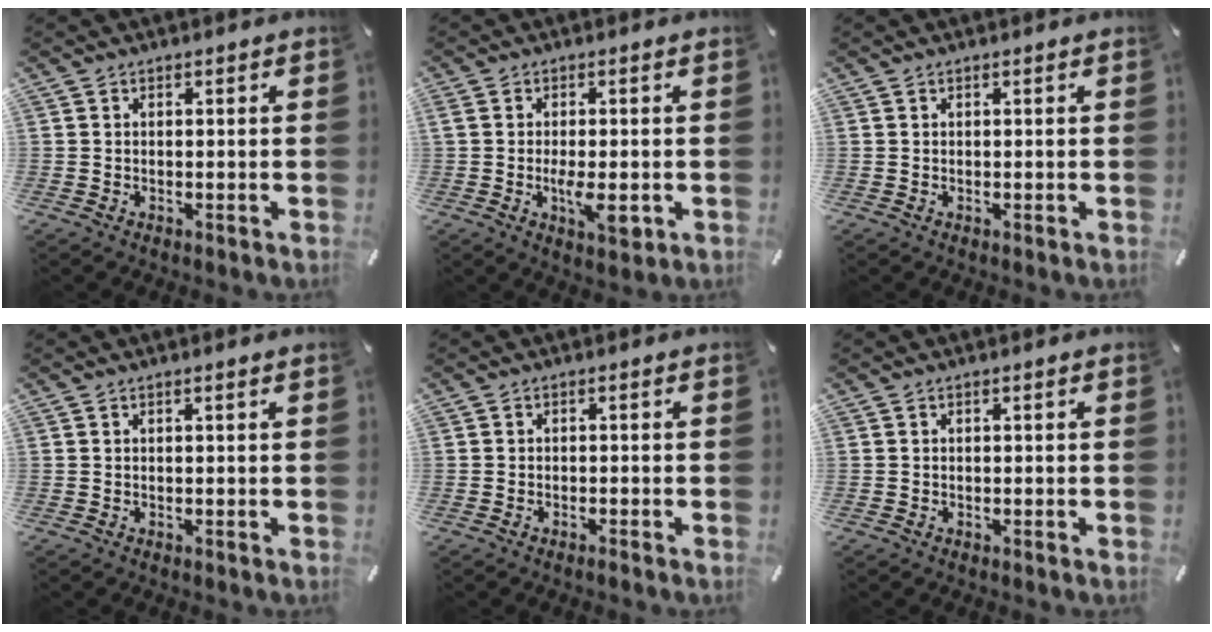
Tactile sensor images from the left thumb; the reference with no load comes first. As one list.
[{"total": 6.7, "force": [-1.4, 2.1, 6.2], "torque": [-0.111, -0.011, -0.024]}, {"total": 0.0}, {"total": 0.5, "force": [0.2, -0.1, 0.5], "torque": [-0.006, 0.000, 0.002]}, {"total": 1.2, "force": [-0.8, 0.1, 0.9], "torque": [-0.015, -0.002, -0.015]}, {"total": 0.0}]